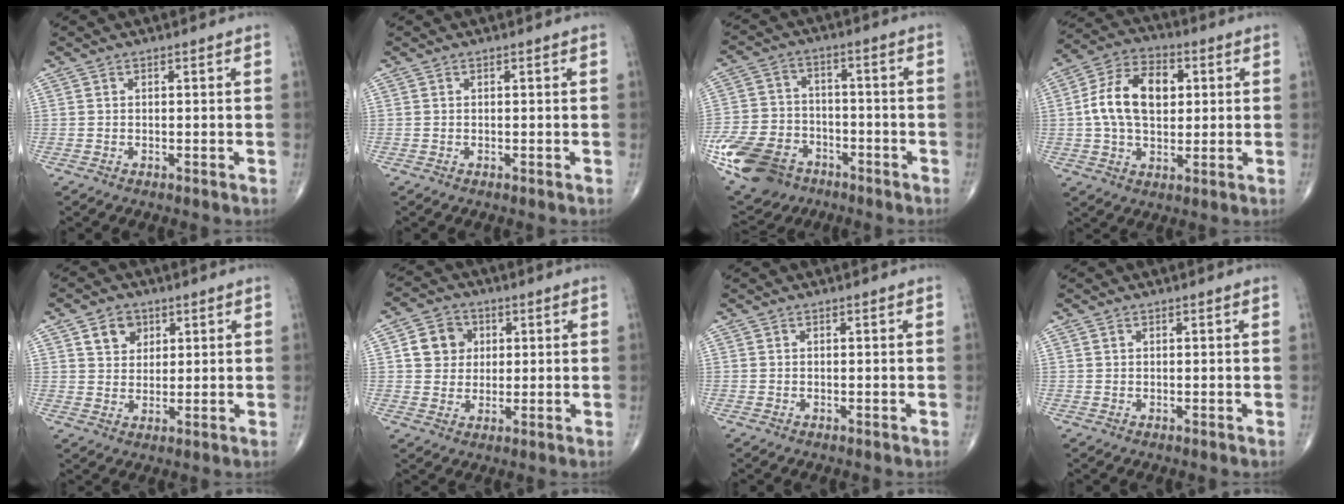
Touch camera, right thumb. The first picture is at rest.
{"total": 0.0}
{"total": 16.8, "force": [-8.4, 12.0, 8.2], "torque": [-0.167, 0.031, -0.144]}
{"total": 13.6, "force": [1.8, 8.7, 10.3], "torque": [-0.166, 0.016, 0.024]}
{"total": 5.5, "force": [2.6, 4.3, 2.2], "torque": [-0.013, -0.011, 0.045]}
{"total": 8.0, "force": [1.9, 7.0, 3.4], "torque": [-0.032, -0.001, 0.028]}
{"total": 0.0}
{"total": 0.6, "force": [0.3, 0.4, 0.3], "torque": [-0.005, 0.002, 0.006]}